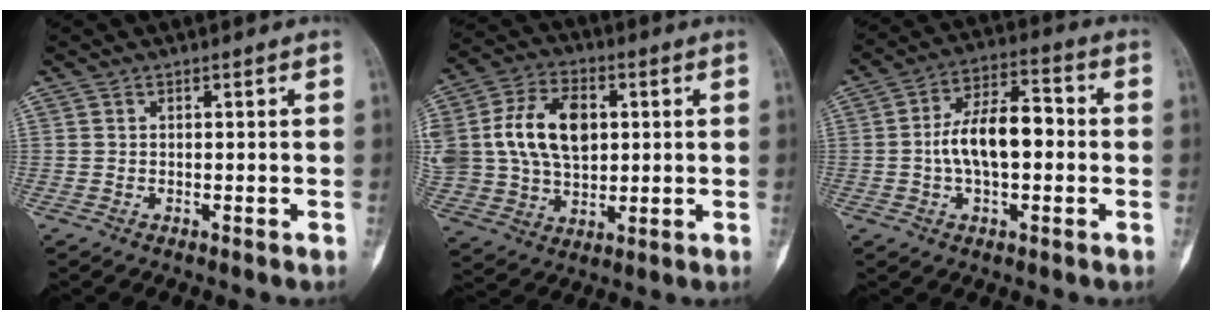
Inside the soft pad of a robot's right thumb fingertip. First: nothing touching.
{"total": 18.0, "force": [3.2, 12.4, 12.7], "torque": [-0.236, 0.005, 0.065]}
{"total": 12.0, "force": [-0.6, 6.2, 10.3], "torque": [-0.166, 0.030, -0.018]}